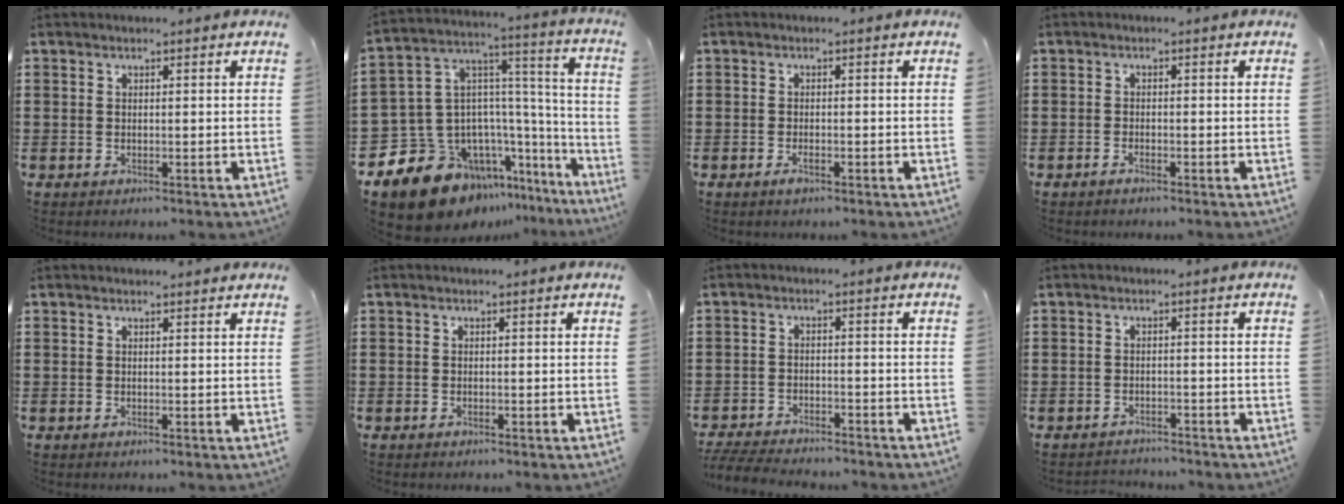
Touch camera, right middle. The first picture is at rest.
{"total": 15.9, "force": [-12.0, 8.9, 5.5], "torque": [-0.133, 0.006, -0.198]}
{"total": 1.4, "force": [-0.8, 0.4, 1.1], "torque": [-0.029, -0.007, -0.016]}
{"total": 1.0, "force": [-0.8, 0.1, 0.5], "torque": [-0.013, -0.006, -0.014]}
{"total": 0.5, "force": [0.5, 0.1, 0.1], "torque": [0.004, -0.003, 0.008]}
{"total": 0.0}
{"total": 4.3, "force": [-4.2, 0.4, 0.8], "torque": [-0.027, -0.004, -0.088]}
{"total": 1.9, "force": [-1.9, 0.3, -0.2], "torque": [-0.002, 0.000, -0.043]}